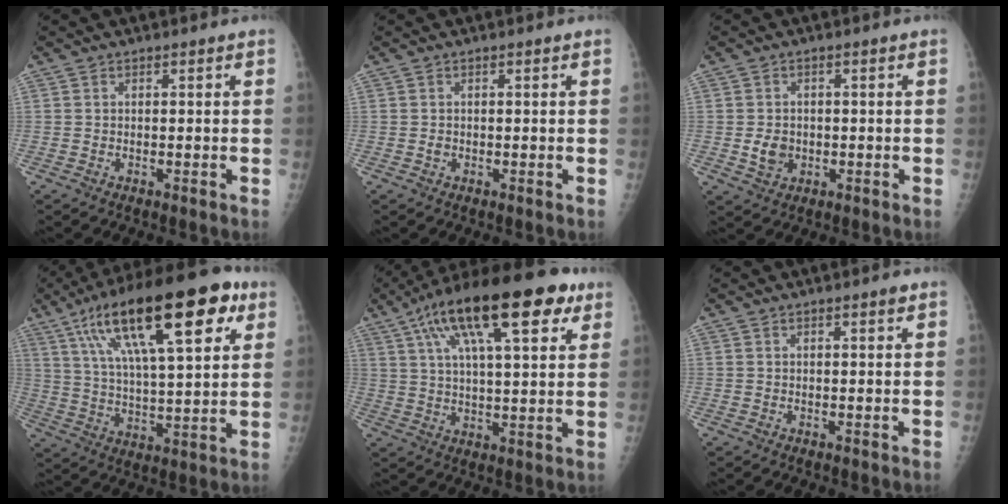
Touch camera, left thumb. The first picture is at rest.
{"total": 0.5, "force": [-0.2, 0.5, 0.1], "torque": [0.003, 0.000, -0.003]}
{"total": 3.7, "force": [-0.7, 3.1, 1.8], "torque": [-0.020, 0.000, -0.006]}
{"total": 25.7, "force": [12.3, 8.3, 21.0], "torque": [-0.329, -0.005, 0.198]}
{"total": 21.9, "force": [10.8, 7.3, 17.6], "torque": [-0.273, 0.003, 0.169]}
{"total": 1.4, "force": [0.8, 0.2, 1.1], "torque": [-0.017, -0.002, 0.011]}